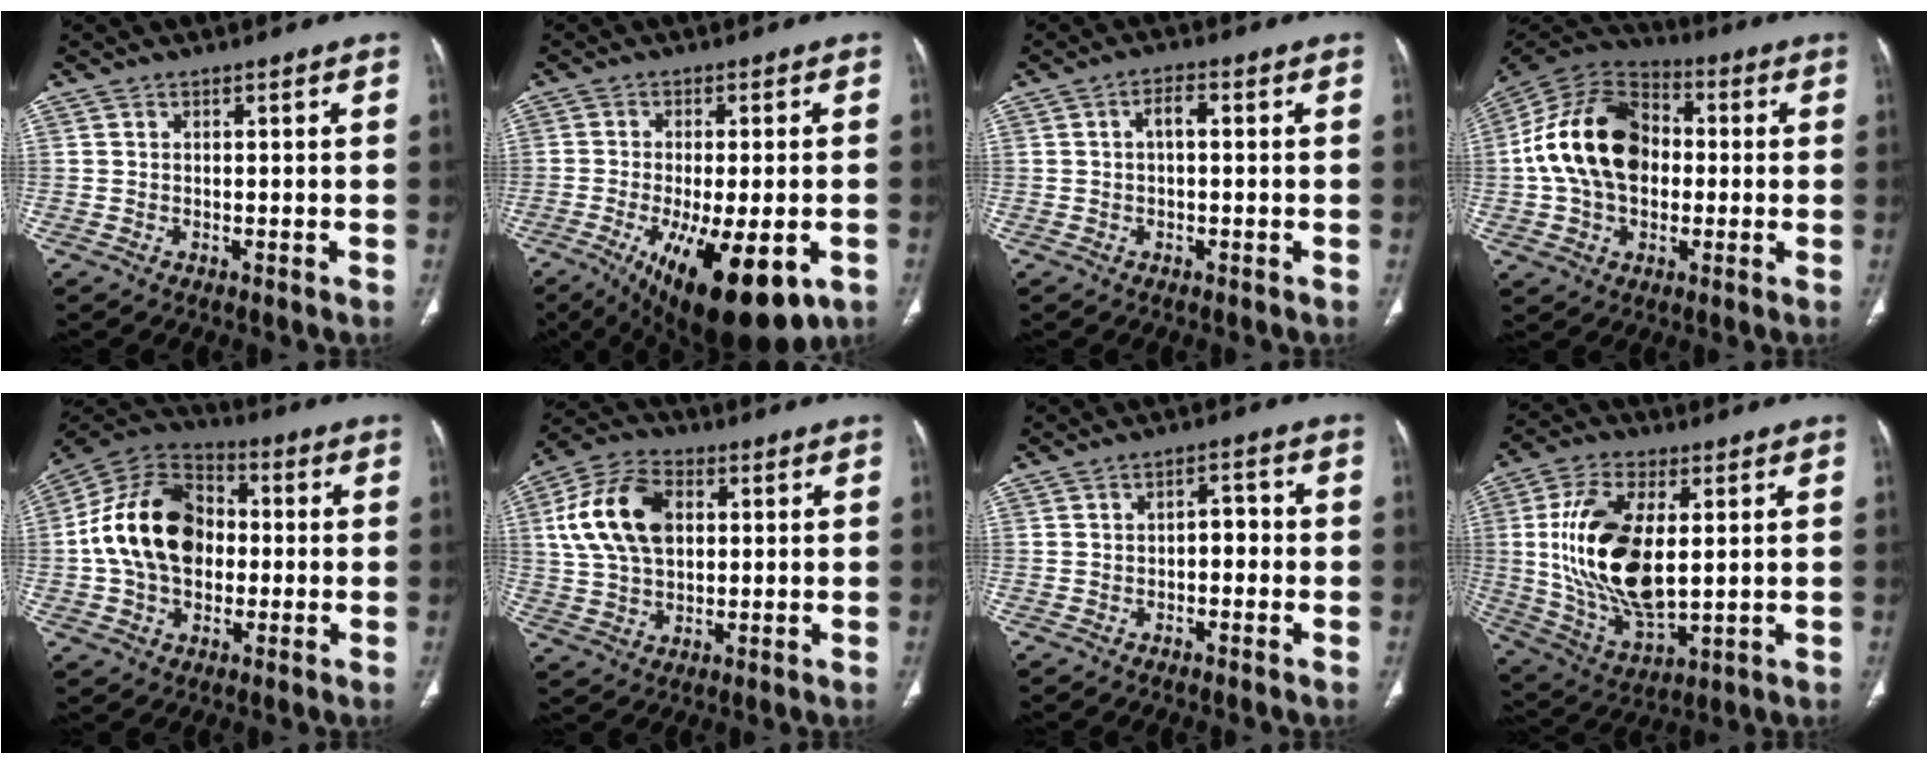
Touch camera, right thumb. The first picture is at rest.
{"total": 19.4, "force": [-8.1, 7.3, 16.0], "torque": [-0.228, -0.020, -0.107]}
{"total": 2.7, "force": [0.2, 1.2, 2.4], "torque": [-0.040, 0.011, 0.001]}
{"total": 19.5, "force": [0.4, 13.8, 13.9], "torque": [-0.240, 0.029, -0.001]}
{"total": 18.9, "force": [0.0, 13.6, 13.1], "torque": [-0.216, 0.030, -0.006]}
{"total": 14.9, "force": [3.2, 9.7, 10.9], "torque": [-0.199, 0.013, 0.056]}
{"total": 3.4, "force": [-0.7, 2.0, 2.6], "torque": [-0.023, 0.016, -0.017]}
{"total": 19.6, "force": [2.4, 9.8, 16.8], "torque": [-0.324, -0.017, 0.053]}